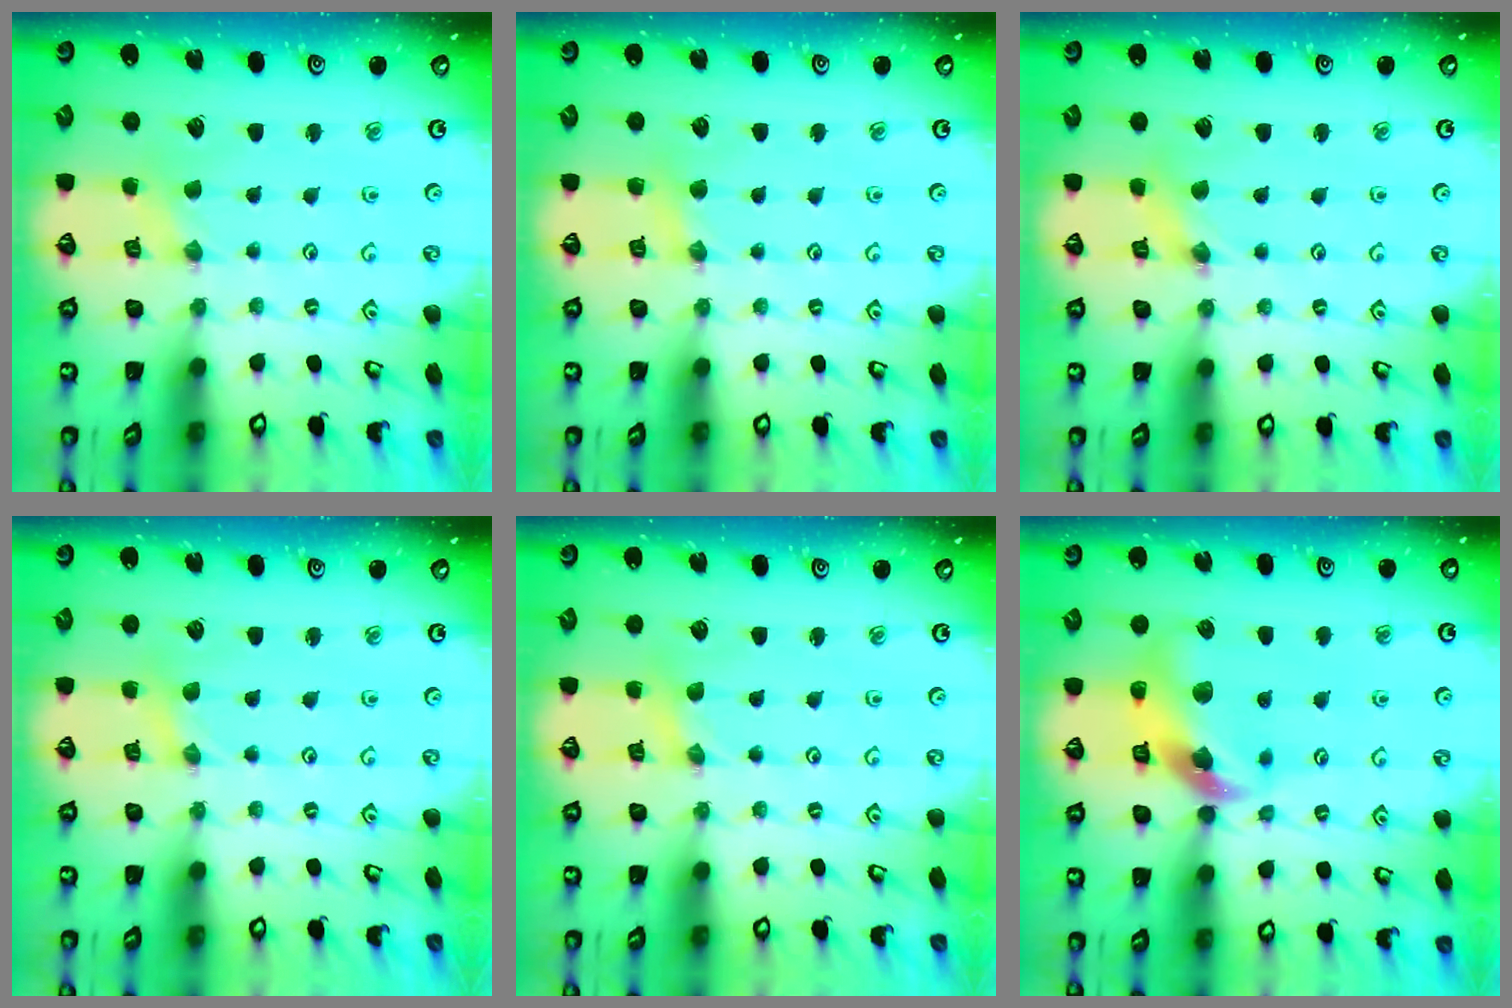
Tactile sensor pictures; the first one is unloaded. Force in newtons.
{"total": 3.8, "press": 3.8, "slide": 0.5}
{"total": 1.2, "press": 1.1, "slide": 0.2}
{"total": 0.8, "press": 0.8, "slide": 0.2}
{"total": 1.4, "press": 1.4, "slide": 0.3}
{"total": 12.2, "press": 12.1, "slide": 1.8}